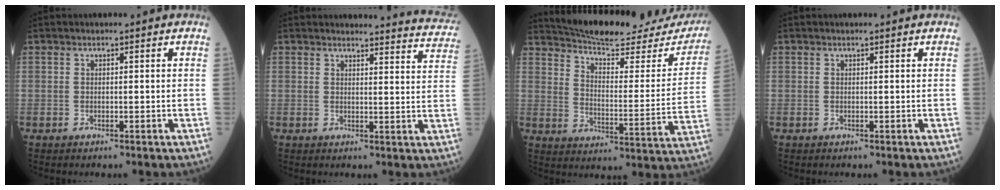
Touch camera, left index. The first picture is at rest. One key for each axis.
{"total": 11.9, "fx": 11.8, "fy": 1.2, "fz": 1.1, "tx": 0.015, "ty": -0.060, "tz": 0.102}
{"total": 25.0, "fx": 23.4, "fy": 3.8, "fz": 8.0, "tx": -0.120, "ty": -0.070, "tz": 0.299}
{"total": 1.1, "fx": 1.1, "fy": 0.1, "fz": 0.3, "tx": -0.007, "ty": 0.008, "tz": 0.013}